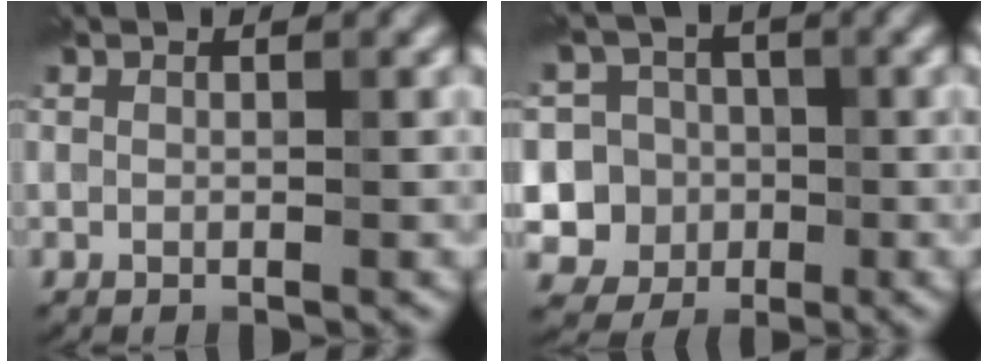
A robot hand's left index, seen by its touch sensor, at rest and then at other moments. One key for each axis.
{"total": 7.6, "fx": -1.2, "fy": 7.3, "fz": 1.8, "tx": -0.025, "ty": 0.016, "tz": -0.053}